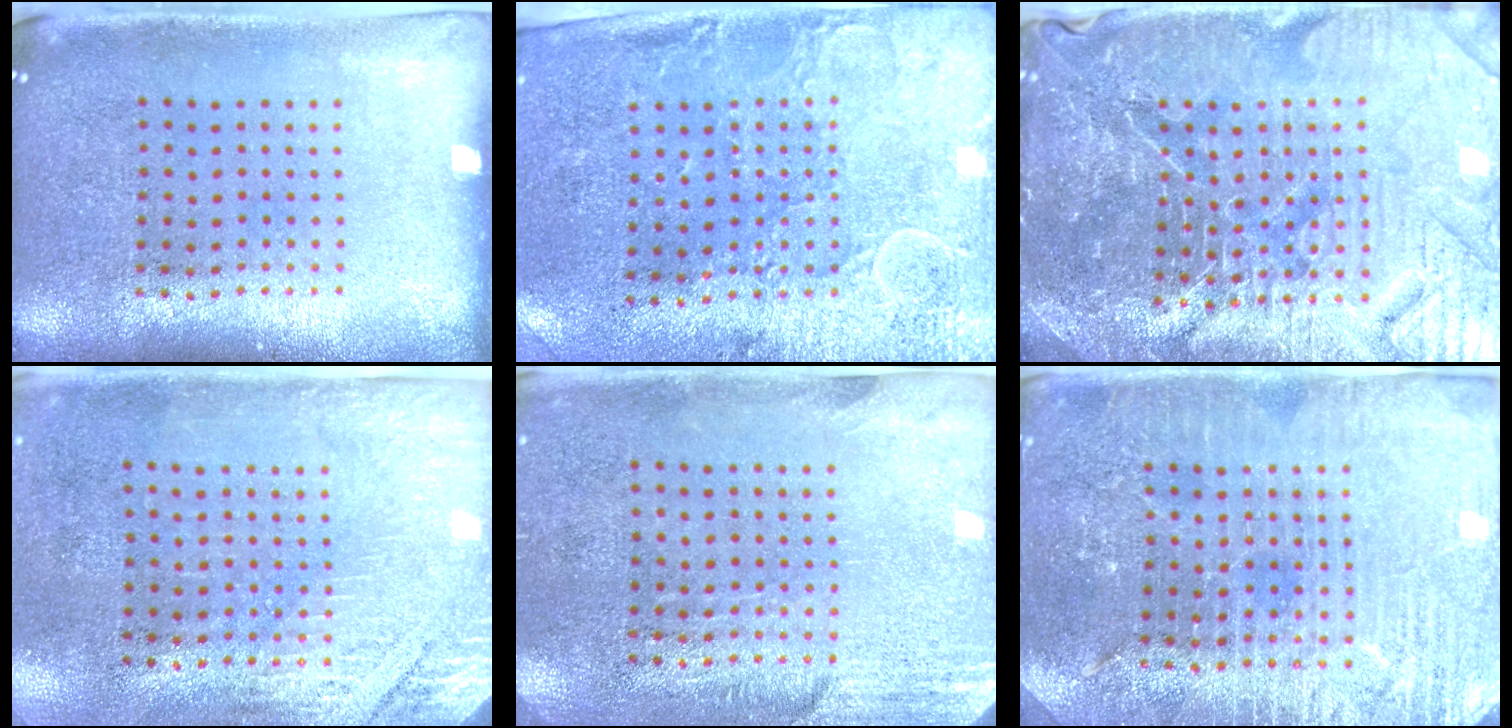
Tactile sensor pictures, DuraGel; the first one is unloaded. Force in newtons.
{"total": 2.9, "press": 2.4, "slide": 1.7}
{"total": 5.8, "press": 5.4, "slide": 2.2}
{"total": 2.9, "press": 2.5, "slide": 1.5}
{"total": 2.8, "press": 2.4, "slide": 1.5}
{"total": 3.7, "press": 3.6, "slide": 0.9}